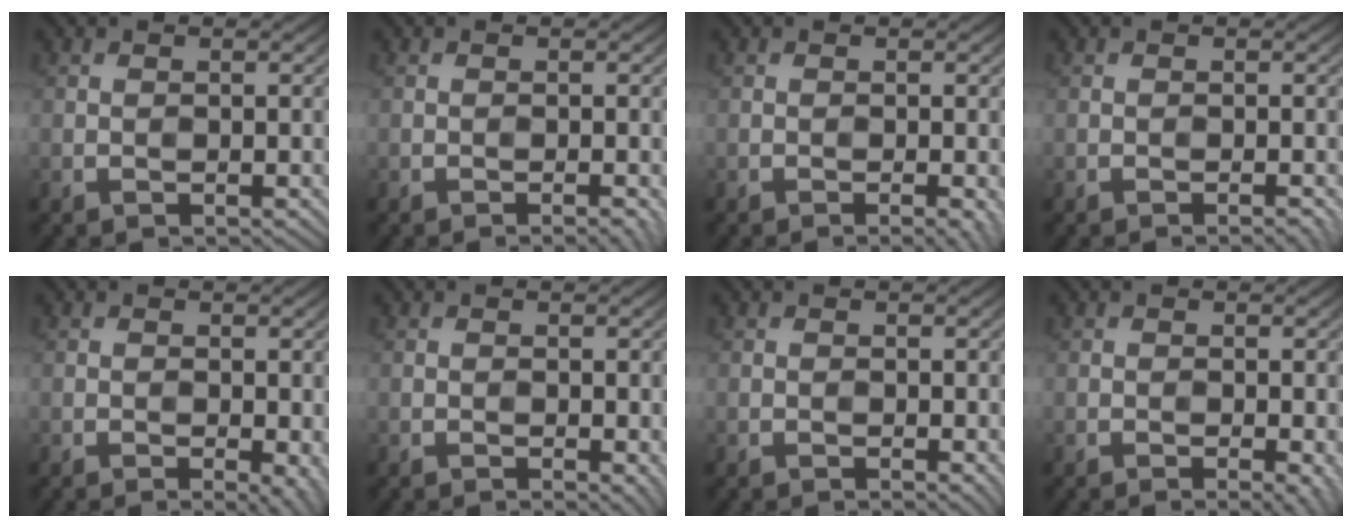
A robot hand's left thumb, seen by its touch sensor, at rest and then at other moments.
{"total": 1.1, "force": [-0.5, 0.1, 0.9], "torque": [-0.010, 0.000, -0.010]}
{"total": 1.4, "force": [-0.5, 0.2, 1.3], "torque": [-0.015, -0.001, -0.010]}
{"total": 0.8, "force": [-0.5, 0.1, 0.6], "torque": [-0.009, 0.000, -0.010]}
{"total": 2.3, "force": [-0.7, 0.8, 2.0], "torque": [-0.025, -0.006, -0.008]}
{"total": 1.2, "force": [-0.2, 0.6, 1.0], "torque": [-0.015, -0.007, -0.003]}
{"total": 0.7, "force": [-0.1, 0.3, 0.6], "torque": [-0.009, -0.004, -0.002]}
{"total": 1.7, "force": [-0.6, 0.3, 1.5], "torque": [-0.021, -0.003, -0.009]}